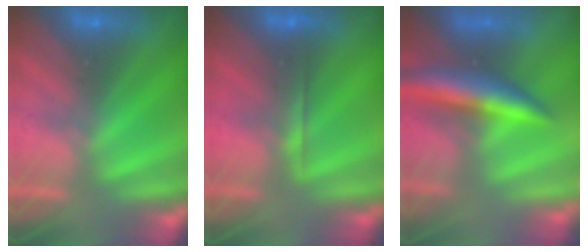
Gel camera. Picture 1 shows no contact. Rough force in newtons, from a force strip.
{"total": 1.9}
{"total": 7.3}